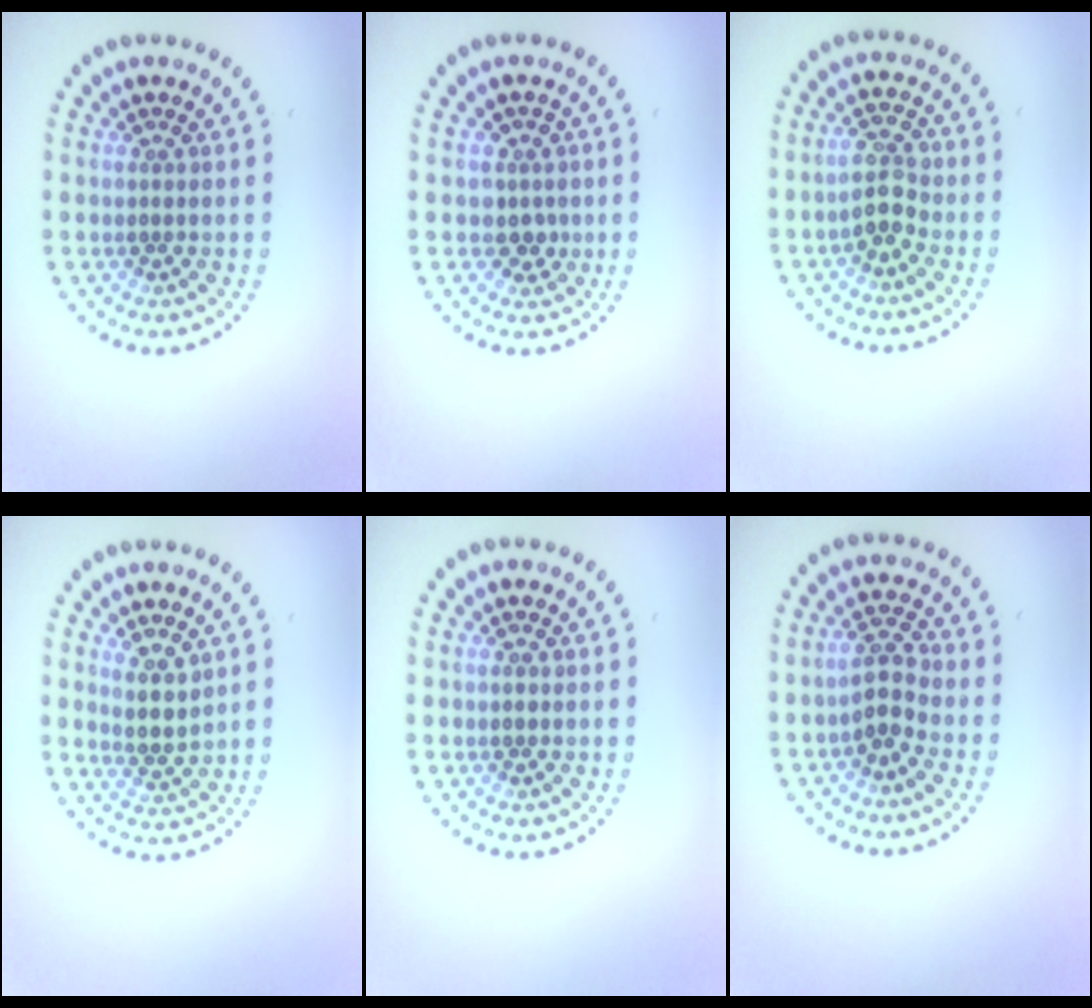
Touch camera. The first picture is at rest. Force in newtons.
{"total": 2.0, "press": 1.7, "slide": 1.1}
{"total": 2.7, "press": 2.7, "slide": 0.6}
{"total": 2.6, "press": 2.2, "slide": 1.3}
{"total": 0.9, "press": 0.9, "slide": 0.1}
{"total": 2.7, "press": 2.5, "slide": 0.9}